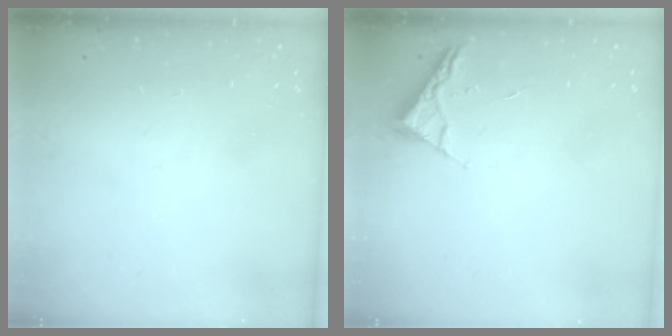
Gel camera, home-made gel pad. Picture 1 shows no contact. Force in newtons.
{"total": 2.6, "press": 2.6, "slide": 0.3}